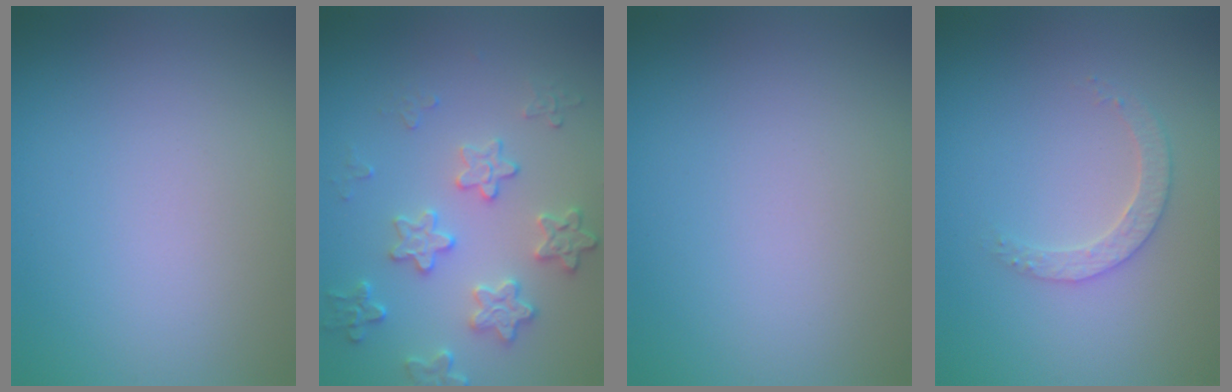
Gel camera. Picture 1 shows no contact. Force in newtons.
{"total": 3.9, "press": 3.4, "slide": 1.9}
{"total": 0.0}
{"total": 2.2, "press": 2.2, "slide": 0.6}